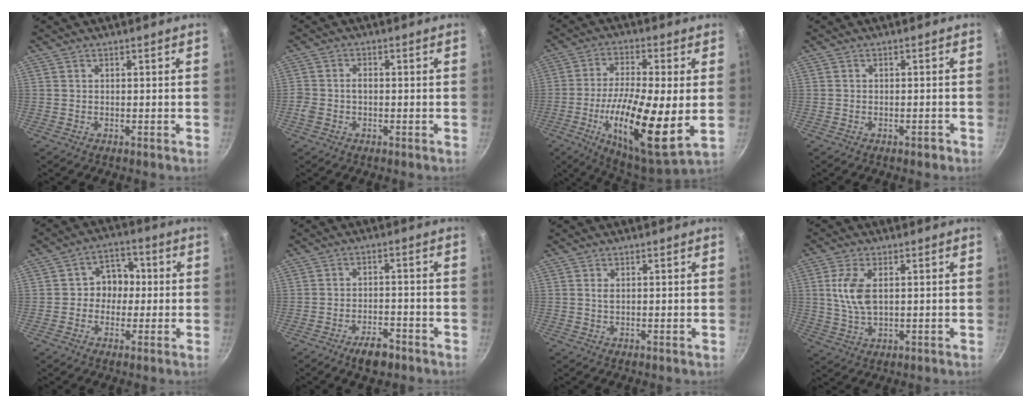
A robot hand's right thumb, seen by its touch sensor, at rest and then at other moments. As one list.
[{"total": 2.9, "force": [-0.6, 2.1, 1.9], "torque": [-0.033, 0.013, -0.012]}, {"total": 19.5, "force": [-2.8, 5.2, 18.6], "torque": [-0.316, -0.010, -0.056]}, {"total": 1.3, "force": [-0.8, 0.6, 0.7], "torque": [-0.005, 0.013, -0.006]}, {"total": 7.3, "force": [-0.1, 6.3, 3.7], "torque": [-0.002, 0.018, -0.012]}, {"total": 5.6, "force": [-3.8, 2.3, 3.5], "torque": [-0.047, 0.026, -0.055]}, {"total": 1.0, "force": [0.3, 0.3, 0.9], "torque": [-0.016, -0.001, 0.005]}, {"total": 7.6, "force": [1.5, 4.0, 6.3], "torque": [-0.125, -0.002, 0.030]}]